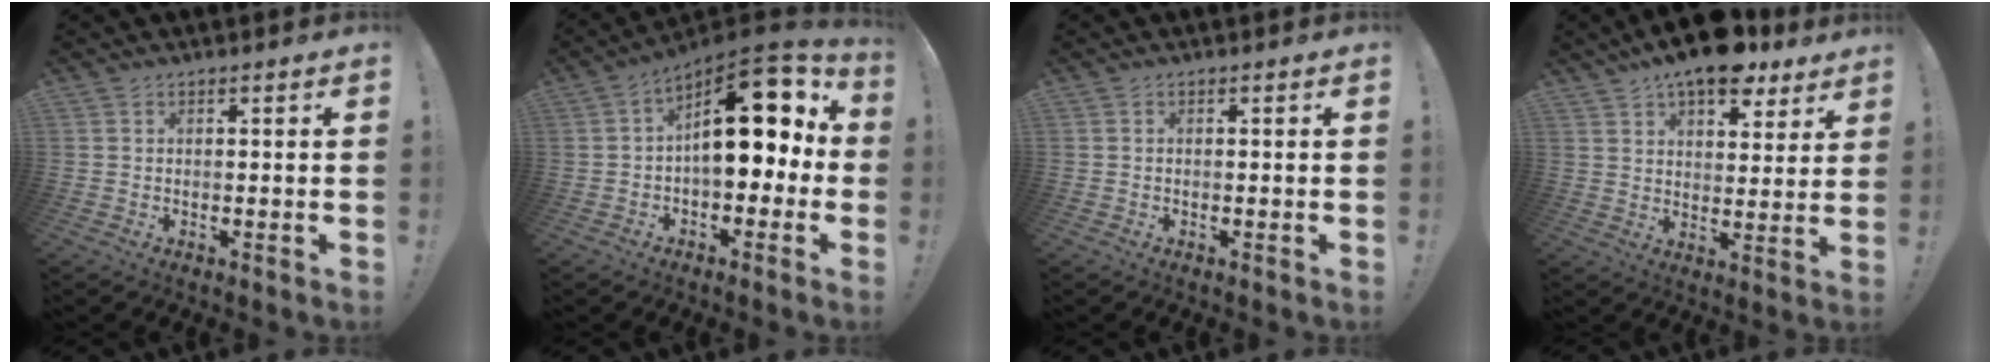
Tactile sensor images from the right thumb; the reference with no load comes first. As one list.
[{"total": 18.6, "force": [3.8, 9.3, 15.7], "torque": [-0.216, -0.018, 0.070]}, {"total": 0.0}, {"total": 13.0, "force": [9.2, 5.7, 7.1], "torque": [-0.101, -0.055, 0.161]}]